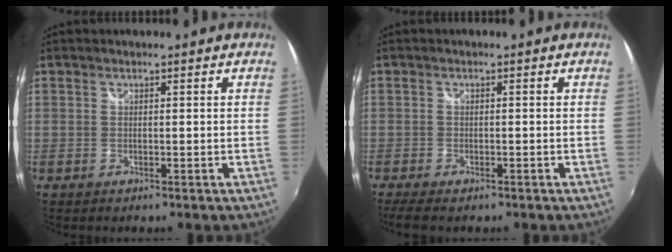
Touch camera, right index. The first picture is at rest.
{"total": 5.1, "force": [-3.9, 1.6, 2.9], "torque": [-0.072, -0.022, -0.069]}